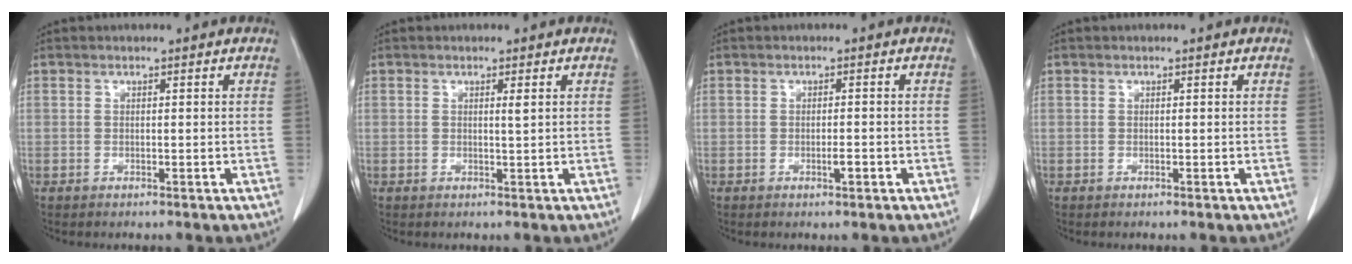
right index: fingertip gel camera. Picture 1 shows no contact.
{"total": 0.9, "force": [0.4, -0.1, 0.8], "torque": [-0.018, -0.003, 0.006]}
{"total": 1.6, "force": [-0.6, 0.3, 1.4], "torque": [-0.025, -0.001, -0.010]}
{"total": 0.0}